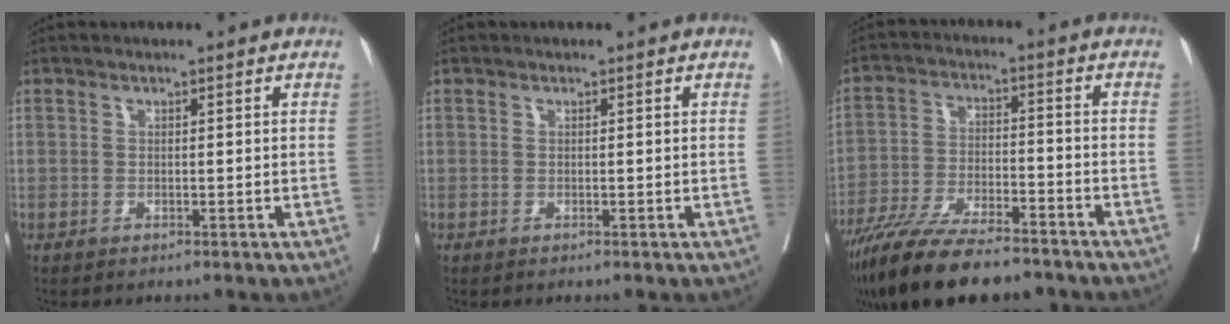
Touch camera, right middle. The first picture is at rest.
{"total": 0.0}
{"total": 16.2, "force": [-13.4, 3.3, 8.6], "torque": [-0.166, -0.026, -0.226]}